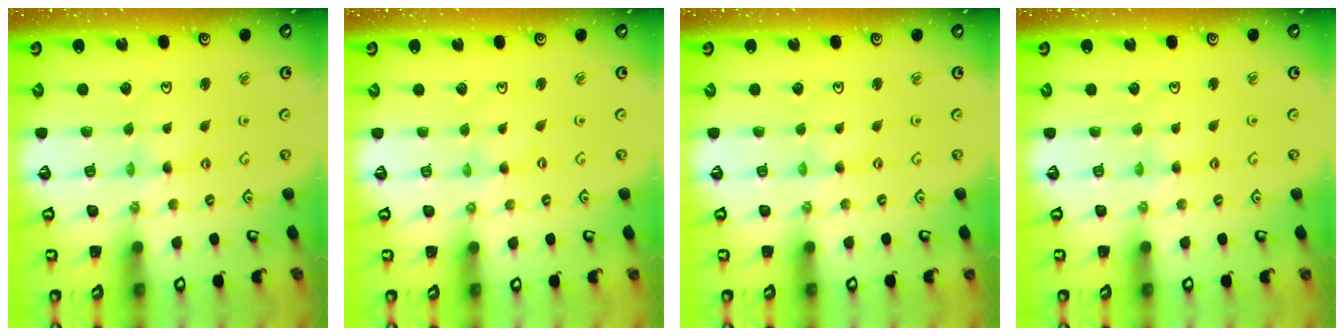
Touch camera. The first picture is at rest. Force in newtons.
{"total": 0.0}
{"total": 0.0}
{"total": 1.3, "press": 1.2, "slide": 0.3}